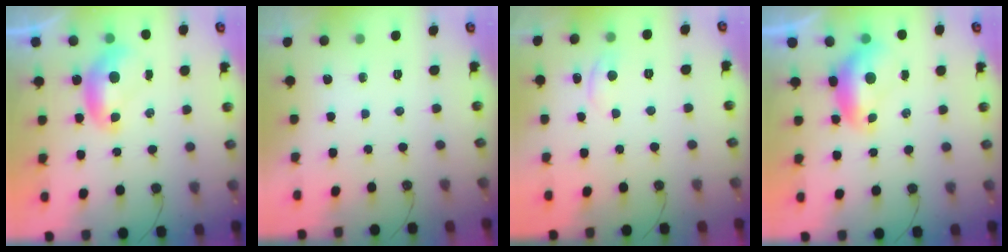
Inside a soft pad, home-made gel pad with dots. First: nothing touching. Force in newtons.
{"total": 0.0}
{"total": 0.9, "press": 0.7, "slide": 0.5}
{"total": 0.6, "press": 0.5, "slide": 0.4}